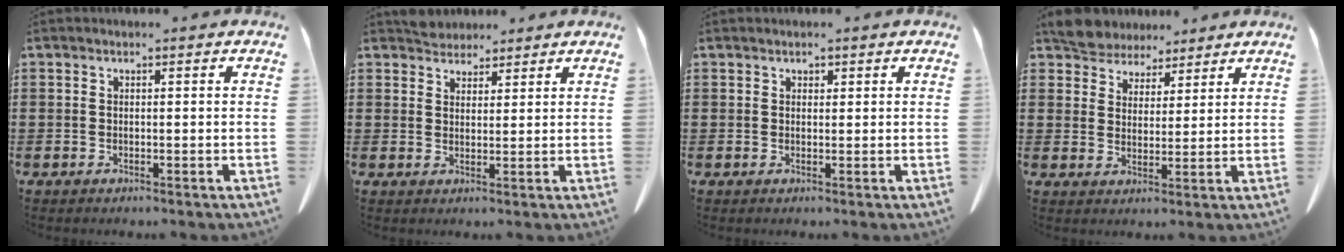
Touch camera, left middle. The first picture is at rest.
{"total": 3.3, "force": [3.1, 1.0, 0.1], "torque": [-0.004, -0.004, 0.060]}
{"total": 0.9, "force": [0.7, 0.5, 0.1], "torque": [-0.005, 0.000, 0.016]}
{"total": 5.7, "force": [5.3, 2.1, 0.3], "torque": [-0.034, -0.016, 0.100]}